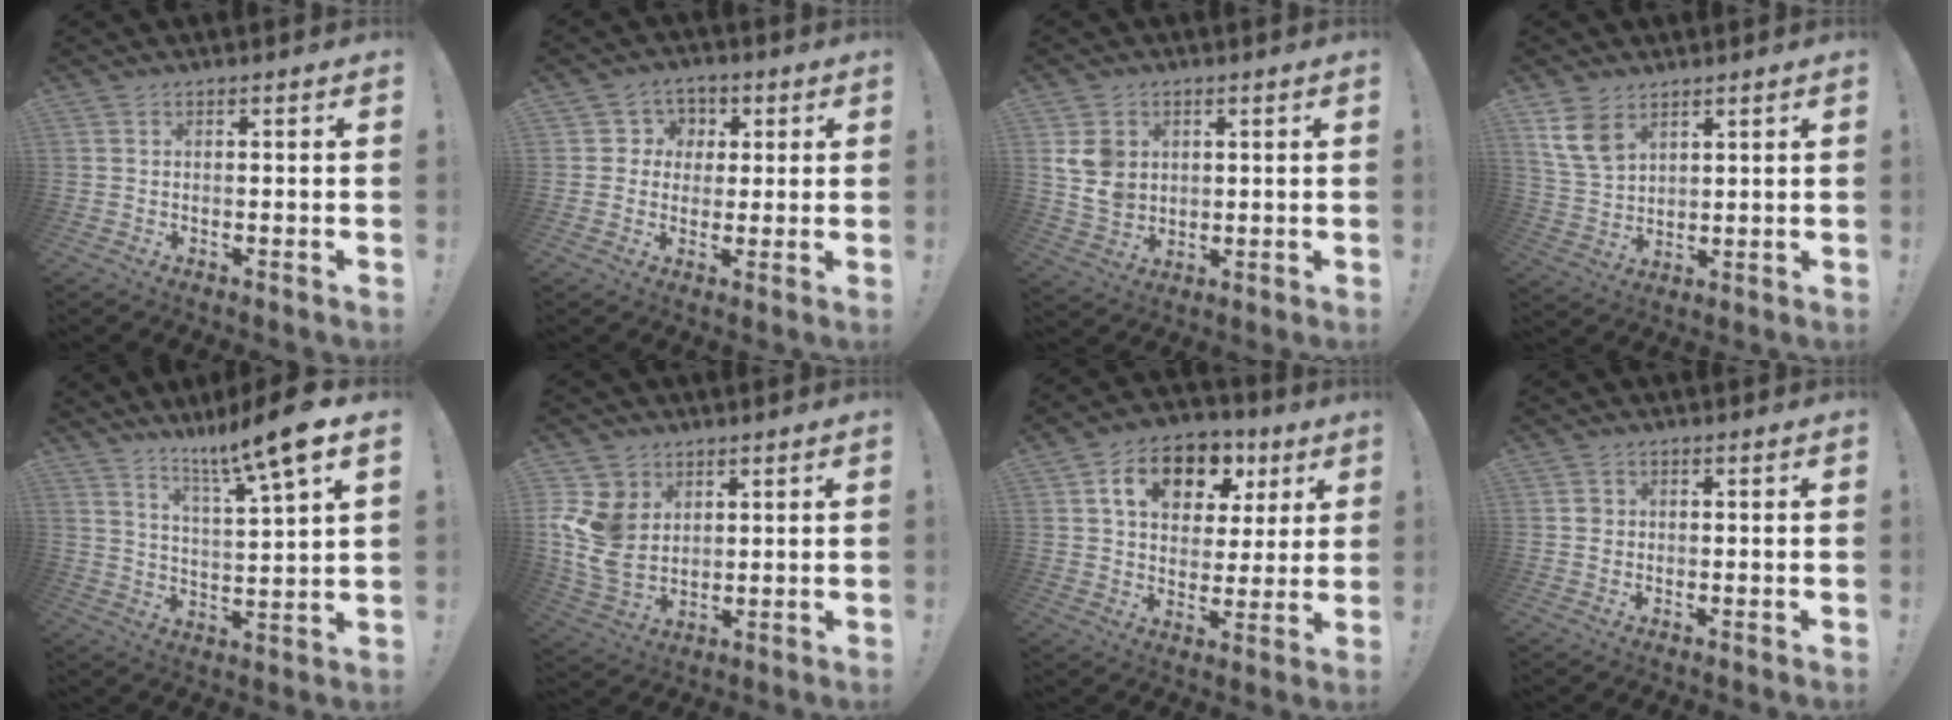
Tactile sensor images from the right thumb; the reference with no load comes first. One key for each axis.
{"total": 6.1, "fx": 0.2, "fy": 6.0, "fz": 1.2, "tx": -0.020, "ty": 0.008, "tz": 0.007}
{"total": 8.2, "fx": 2.9, "fy": 6.9, "fz": 3.4, "tx": -0.056, "ty": -0.009, "tz": 0.061}
{"total": 9.2, "fx": 5.6, "fy": 5.9, "fz": 4.4, "tx": -0.077, "ty": -0.023, "tz": 0.113}
{"total": 12.9, "fx": 9.1, "fy": 0.5, "fz": 9.1, "tx": -0.146, "ty": -0.063, "tz": 0.140}
{"total": 12.6, "fx": 3.5, "fy": 10.3, "fz": 6.3, "tx": -0.131, "ty": -0.030, "tz": 0.073}
{"total": 14.5, "fx": 6.2, "fy": 9.9, "fz": 8.6, "tx": -0.134, "ty": -0.016, "tz": 0.112}
{"total": 2.0, "fx": 0.1, "fy": 1.9, "fz": 0.6, "tx": -0.005, "ty": 0.003, "tz": 0.000}